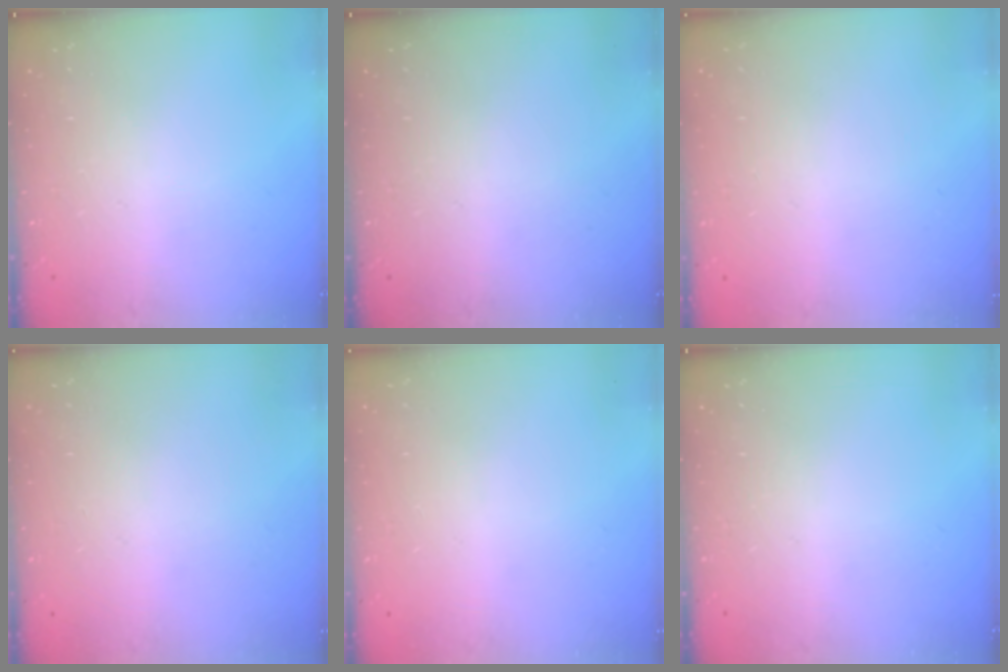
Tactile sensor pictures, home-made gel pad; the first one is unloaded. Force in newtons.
{"total": 0.0}
{"total": 0.0}
{"total": 0.0}
{"total": 0.0}
{"total": 0.0}